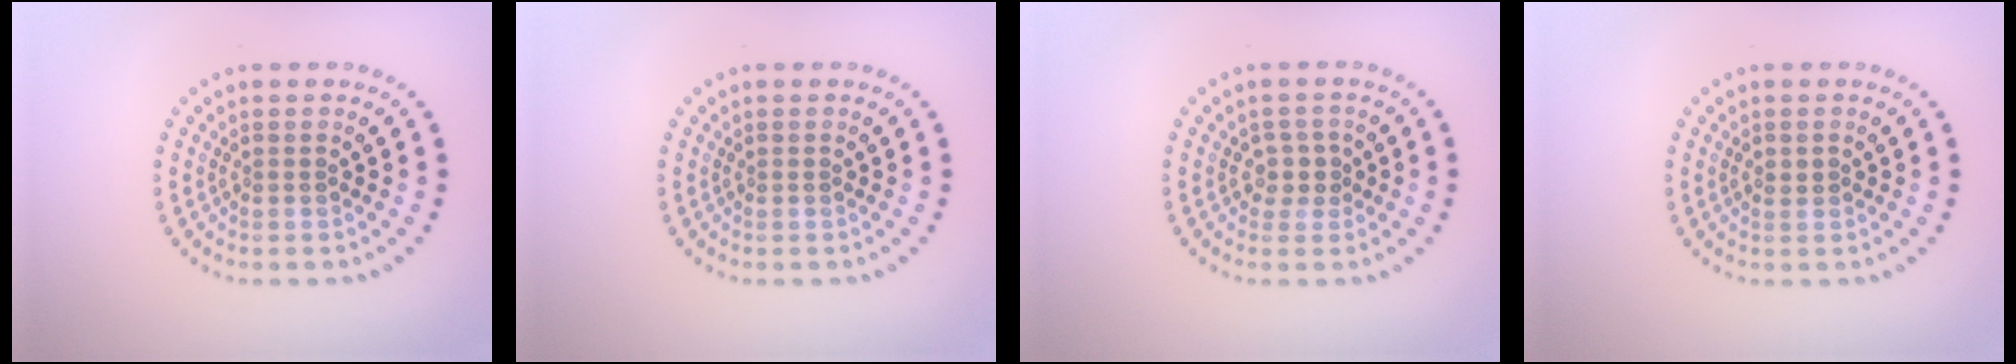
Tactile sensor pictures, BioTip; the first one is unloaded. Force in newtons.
{"total": 0.0}
{"total": 1.8, "press": 1.4, "slide": 1.1}
{"total": 0.8, "press": 0.8, "slide": 0.1}